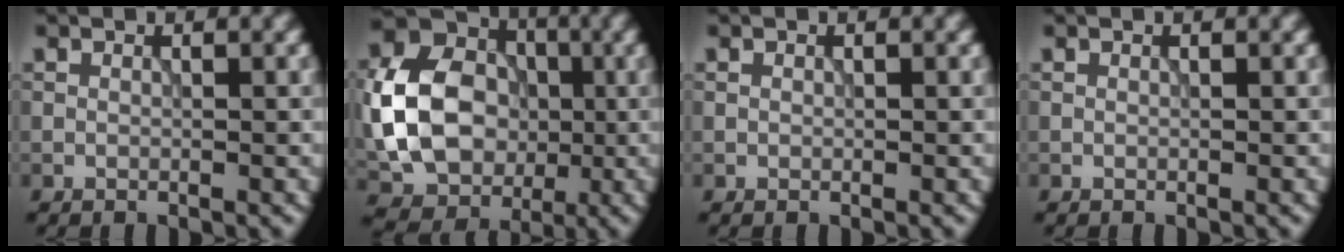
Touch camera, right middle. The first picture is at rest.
{"total": 11.0, "force": [-1.0, 8.5, 6.9], "torque": [-0.143, 0.005, -0.023]}
{"total": 0.0}
{"total": 0.0}